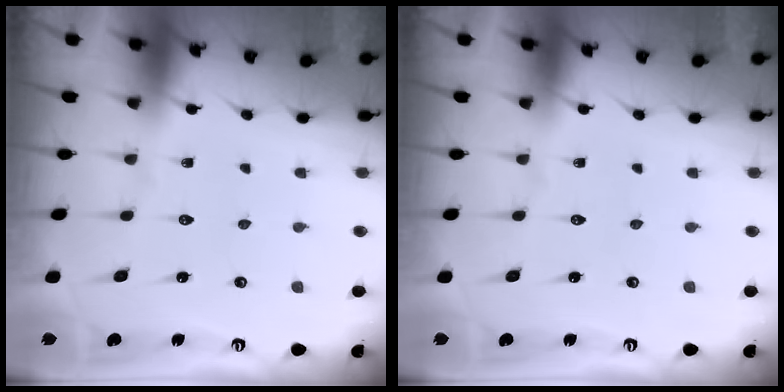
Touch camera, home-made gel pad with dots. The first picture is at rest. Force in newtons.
{"total": 0.0}